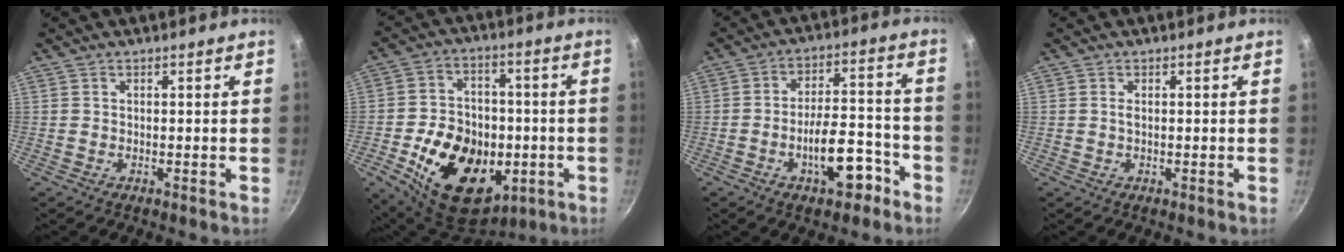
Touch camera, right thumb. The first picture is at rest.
{"total": 22.0, "force": [-5.6, 15.5, 14.6], "torque": [-0.207, 0.026, -0.073]}
{"total": 11.4, "force": [-5.5, 5.1, 8.6], "torque": [-0.104, 0.056, -0.078]}
{"total": 0.7, "force": [0.1, 0.3, 0.7], "torque": [-0.014, 0.001, 0.001]}